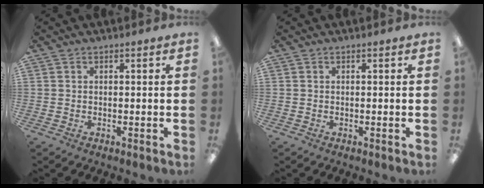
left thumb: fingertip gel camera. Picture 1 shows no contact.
{"total": 0.0}